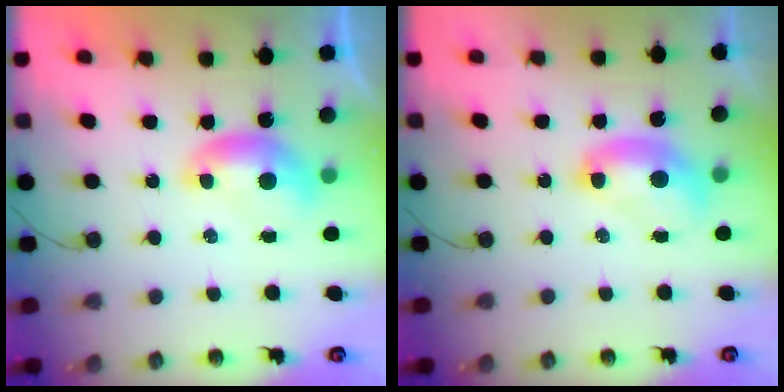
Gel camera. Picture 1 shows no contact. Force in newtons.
{"total": 2.7, "press": 2.7, "slide": 0.1}